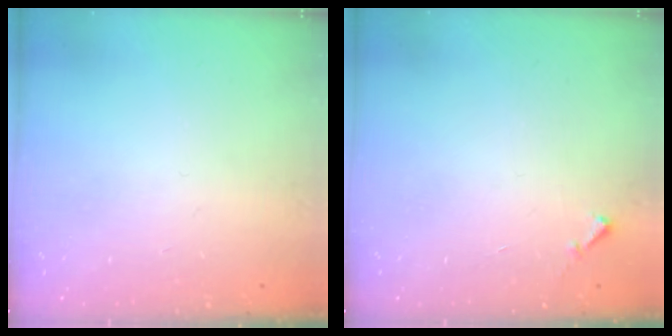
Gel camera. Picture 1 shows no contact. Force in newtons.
{"total": 4.4, "press": 4.4, "slide": 0.3}